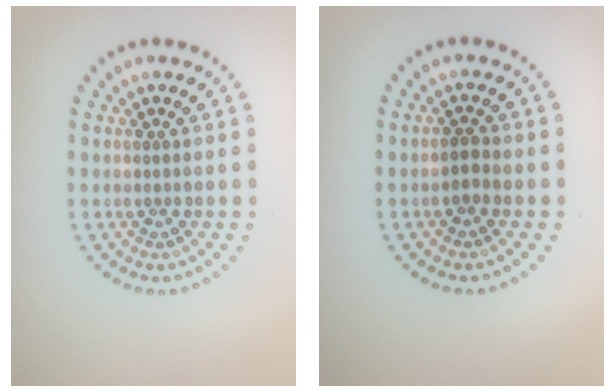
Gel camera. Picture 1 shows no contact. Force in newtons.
{"total": 1.1, "press": 1.1, "slide": 0.3}